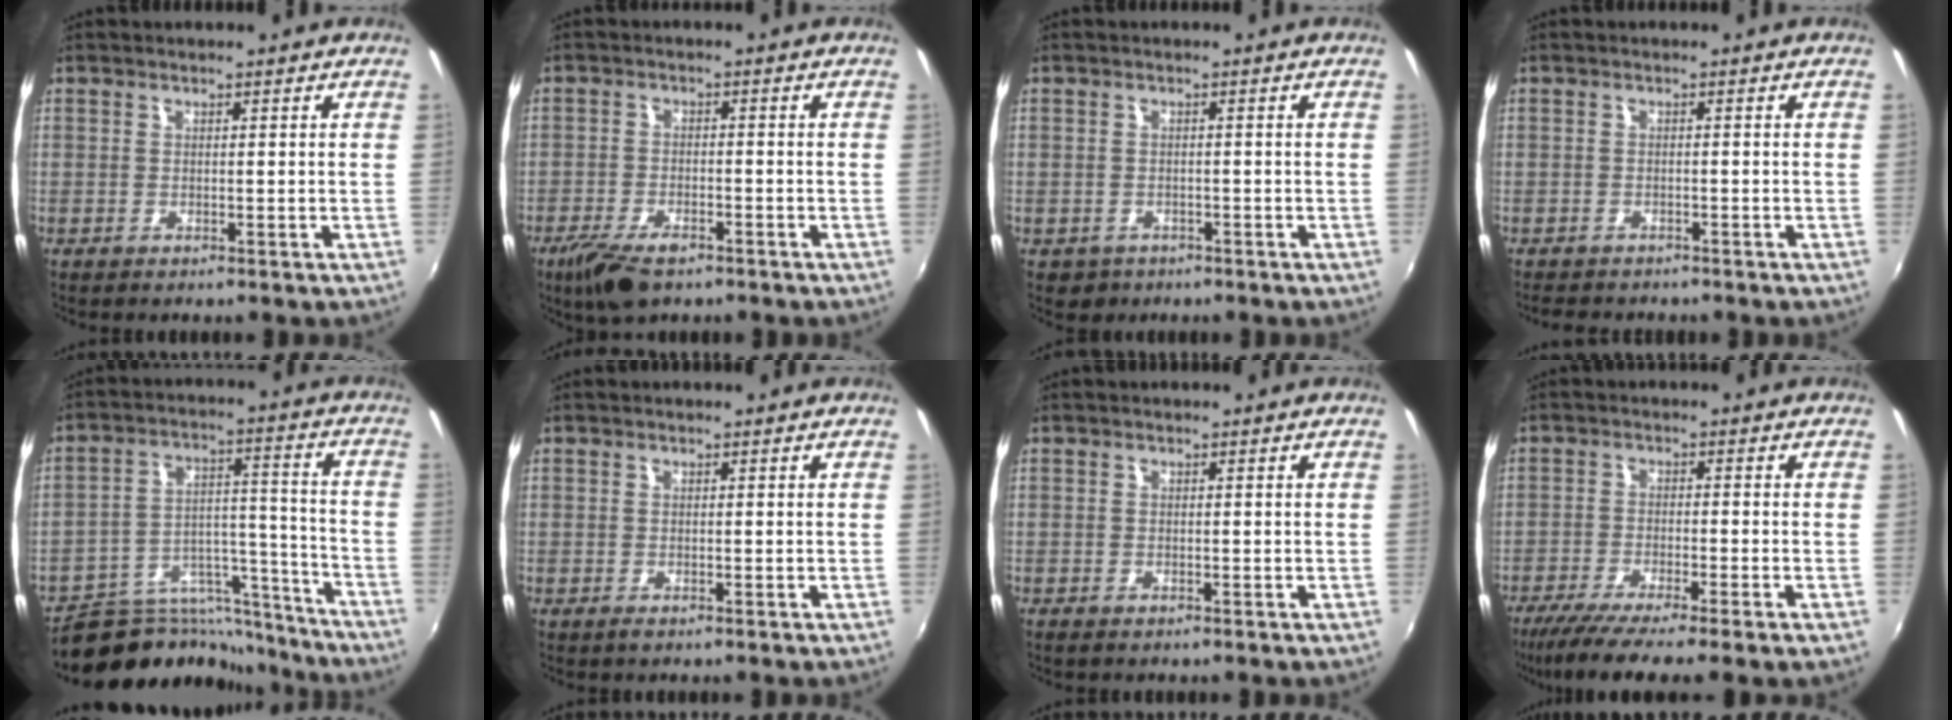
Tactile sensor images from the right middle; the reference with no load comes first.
{"total": 8.0, "force": [-5.6, 3.1, 4.8], "torque": [-0.121, -0.019, -0.101]}
{"total": 2.5, "force": [-1.1, 2.1, 0.6], "torque": [-0.018, -0.003, -0.012]}
{"total": 3.8, "force": [-3.5, 1.2, 1.0], "torque": [-0.029, -0.013, -0.056]}
{"total": 16.0, "force": [-14.2, 6.7, 3.0], "torque": [-0.042, 0.057, -0.205]}
{"total": 0.6, "force": [-0.4, 0.3, 0.3], "torque": [-0.006, -0.003, -0.009]}
{"total": 0.8, "force": [-0.6, 0.2, 0.4], "torque": [-0.009, -0.003, -0.011]}
{"total": 8.4, "force": [-6.7, -0.5, 5.0], "torque": [-0.109, -0.030, -0.115]}